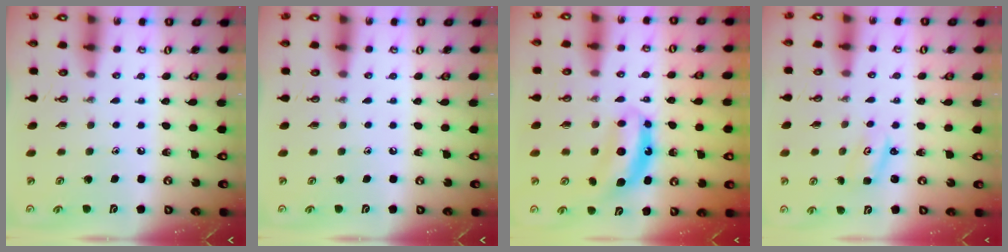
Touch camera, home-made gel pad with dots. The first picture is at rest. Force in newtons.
{"total": 0.0}
{"total": 7.6, "press": 7.6, "slide": 0.6}
{"total": 2.2, "press": 2.2, "slide": 0.2}